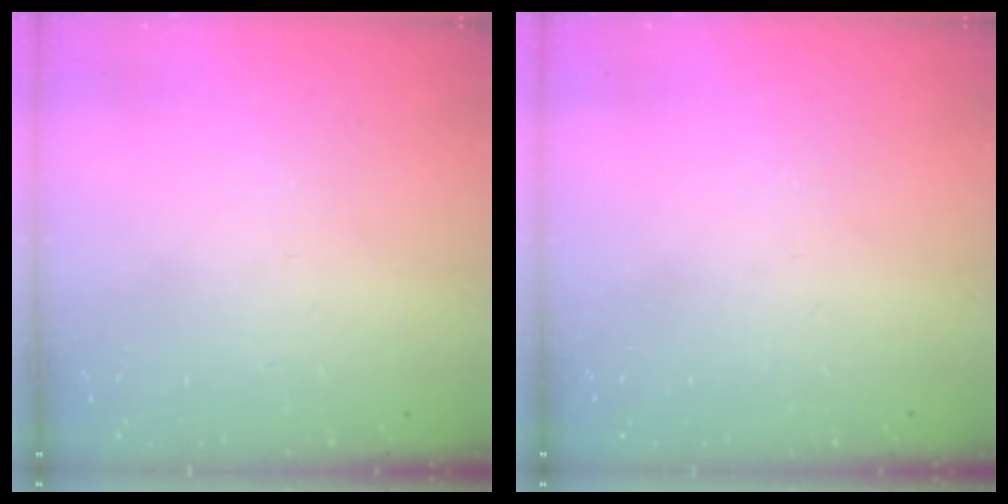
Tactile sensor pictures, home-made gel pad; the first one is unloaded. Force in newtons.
{"total": 0.0}